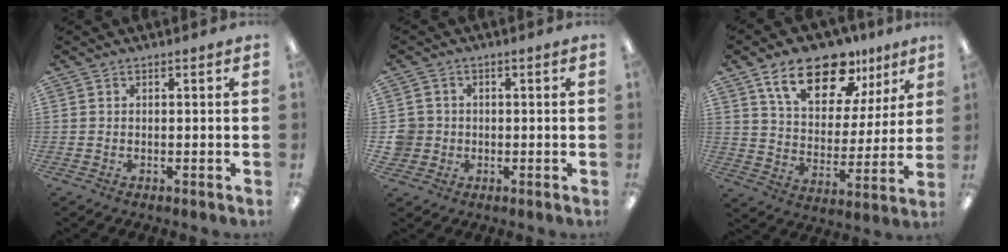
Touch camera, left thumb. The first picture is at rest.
{"total": 4.3, "force": [-0.3, 4.3, 0.3], "torque": [-0.012, 0.005, -0.005]}
{"total": 17.7, "force": [12.1, 8.7, 9.6], "torque": [-0.163, -0.059, 0.211]}